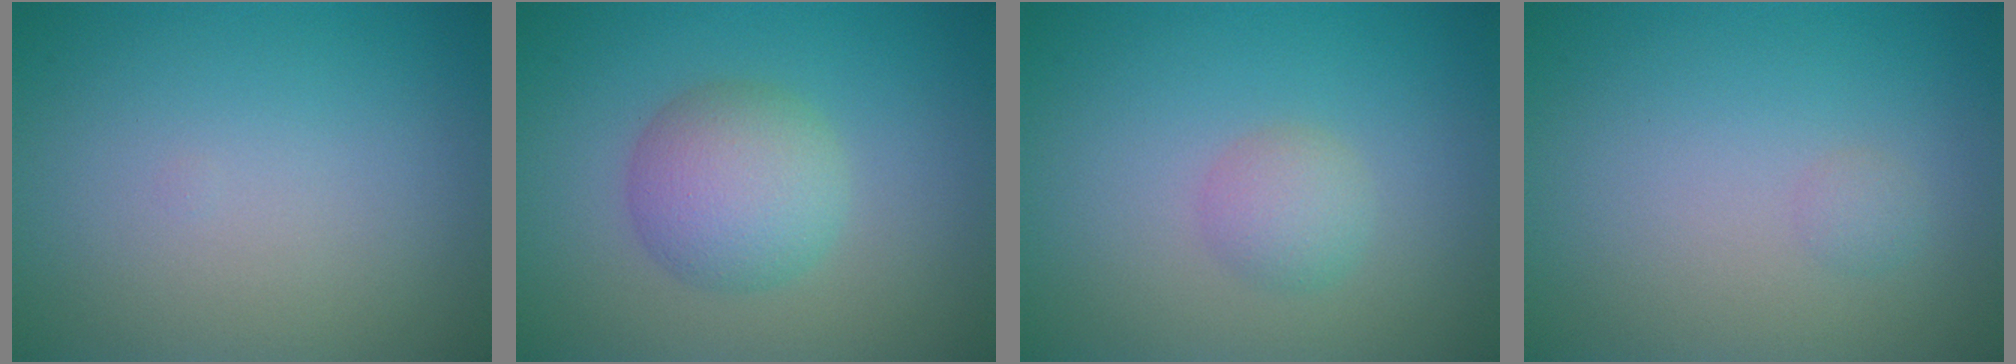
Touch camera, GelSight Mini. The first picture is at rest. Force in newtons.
{"total": 4.5, "press": 4.5, "slide": 0.1}
{"total": 1.7, "press": 1.7, "slide": 0.1}
{"total": 0.7, "press": 0.7, "slide": 0.0}